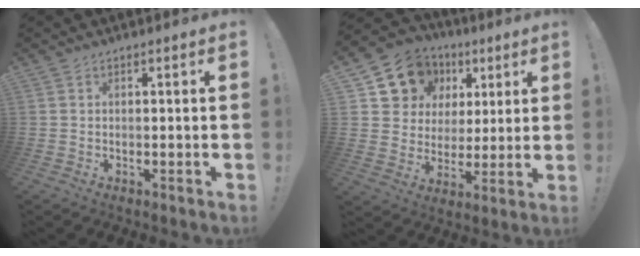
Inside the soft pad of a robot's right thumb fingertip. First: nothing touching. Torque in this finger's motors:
{"motor_torque": [1.42, 1.49, 0.54, 0.41, 0.04]}